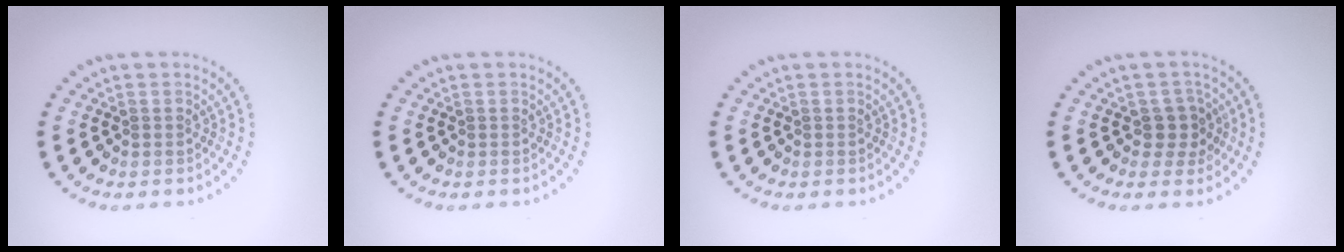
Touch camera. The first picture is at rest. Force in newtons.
{"total": 0.0}
{"total": 0.0}
{"total": 2.2, "press": 2.0, "slide": 0.9}